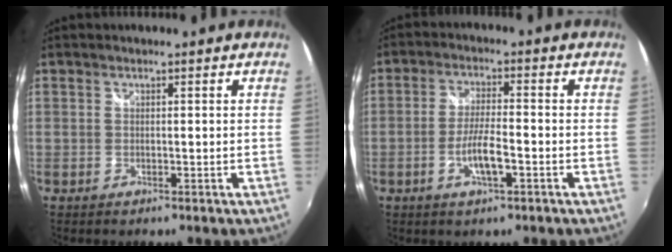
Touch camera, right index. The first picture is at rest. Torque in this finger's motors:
{"motor_torque": [0.13, -0.08, 0.29, 0.06]}